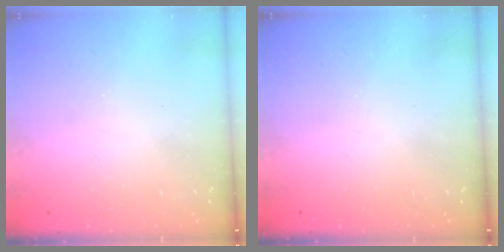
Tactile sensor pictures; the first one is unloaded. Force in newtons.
{"total": 0.0}